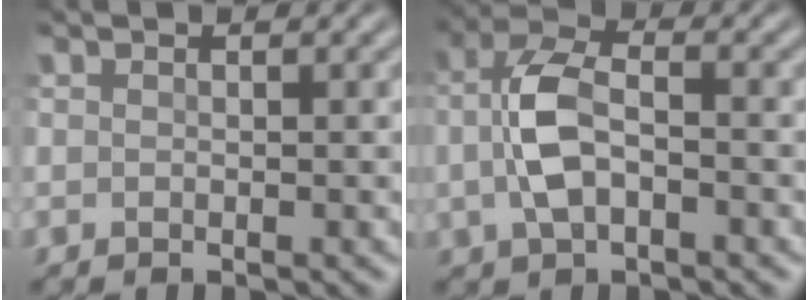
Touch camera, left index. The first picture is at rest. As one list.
[{"total": 5.3, "force": [-0.6, 2.9, 4.4], "torque": [-0.097, 0.004, -0.014]}]